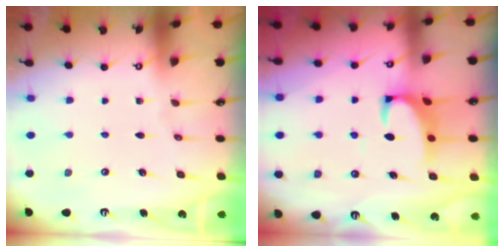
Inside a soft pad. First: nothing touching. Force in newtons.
{"total": 2.2, "press": 2.0, "slide": 1.0}